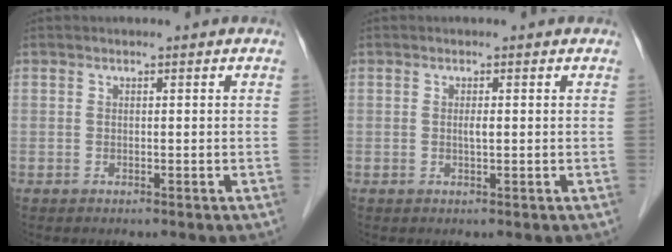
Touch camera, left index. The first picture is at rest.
{"total": 0.9, "force": [0.0, 0.1, 0.9], "torque": [-0.020, -0.004, -0.001]}